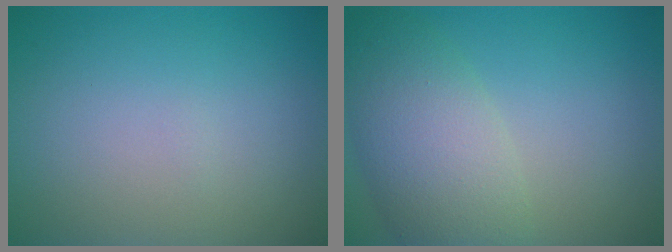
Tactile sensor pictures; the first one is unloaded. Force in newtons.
{"total": 6.3, "press": 6.2, "slide": 0.5}